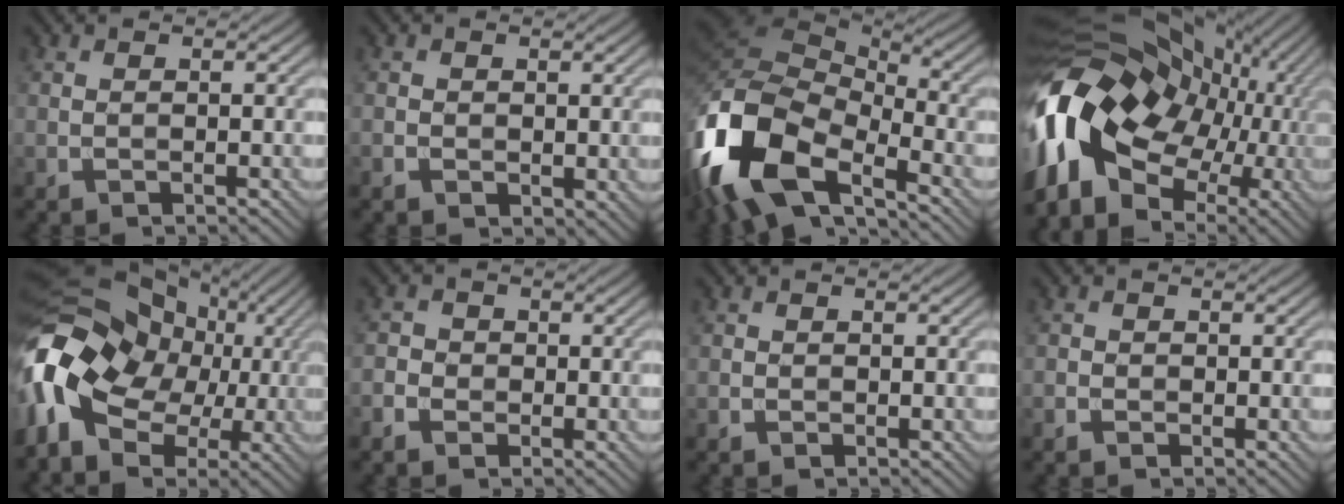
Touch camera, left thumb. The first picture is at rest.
{"total": 1.6, "force": [0.1, 1.4, 0.6], "torque": [-0.017, -0.009, 0.002]}
{"total": 16.7, "force": [-7.1, 8.7, 12.3], "torque": [-0.304, -0.015, -0.141]}
{"total": 17.5, "force": [-2.3, 12.8, 11.7], "torque": [-0.253, -0.008, -0.038]}
{"total": 15.3, "force": [-2.0, 11.7, 9.6], "torque": [-0.219, -0.008, -0.044]}
{"total": 2.5, "force": [-1.2, 2.1, 0.6], "torque": [-0.014, 0.000, -0.029]}
{"total": 0.6, "force": [-0.3, 0.5, 0.1], "torque": [-0.002, -0.003, -0.006]}
{"total": 1.1, "force": [-0.6, 0.9, 0.3], "torque": [-0.006, -0.001, -0.015]}